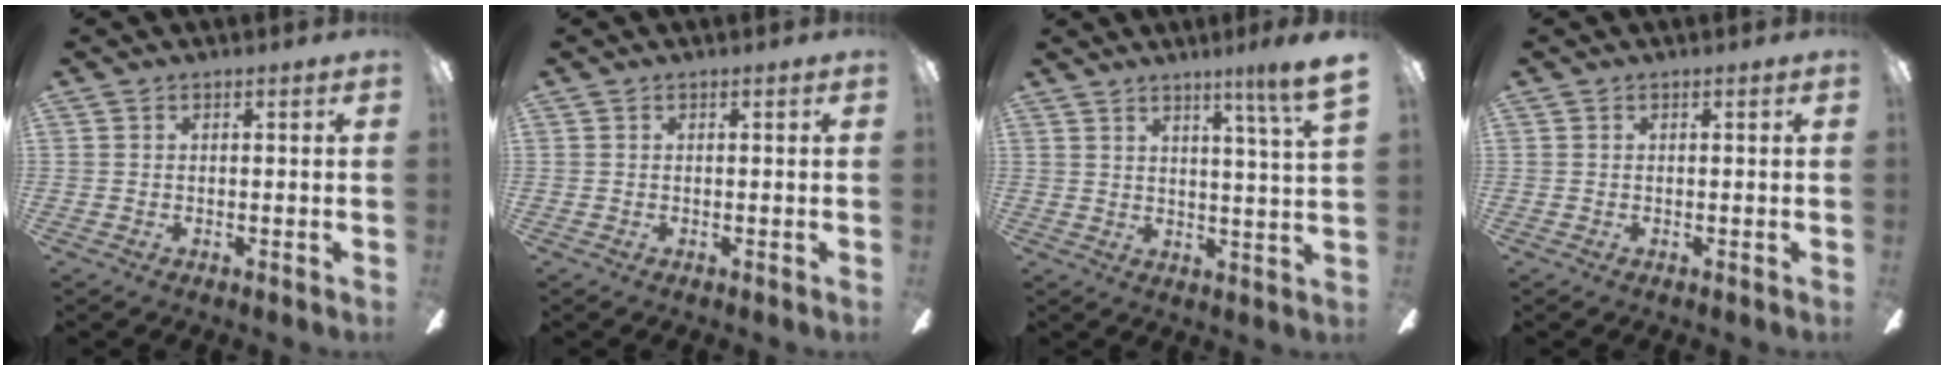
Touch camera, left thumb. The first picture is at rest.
{"total": 0.0}
{"total": 7.1, "force": [5.1, -0.8, 4.8], "torque": [-0.073, -0.035, 0.079]}
{"total": 0.0}